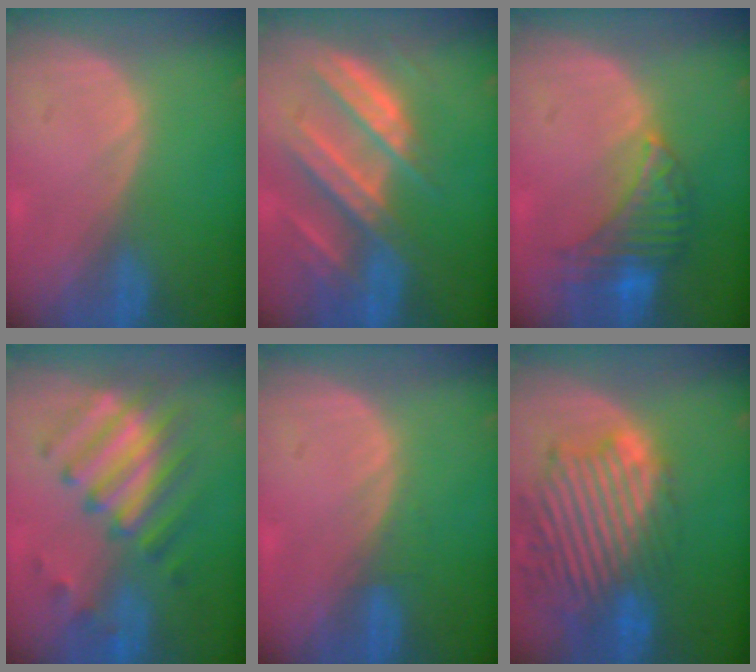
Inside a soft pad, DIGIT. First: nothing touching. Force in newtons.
{"total": 9.9, "press": 8.7, "slide": 4.6}
{"total": 8.0, "press": 7.1, "slide": 3.8}
{"total": 8.3, "press": 8.3, "slide": 0.7}
{"total": 1.0, "press": 0.9, "slide": 0.3}
{"total": 13.7, "press": 11.7, "slide": 7.2}